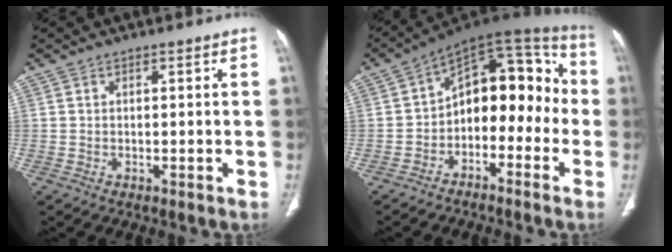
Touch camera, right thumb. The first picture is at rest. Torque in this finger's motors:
{"motor_torque": [-0.30, 1.48, 0.48, -0.18, 0.11]}